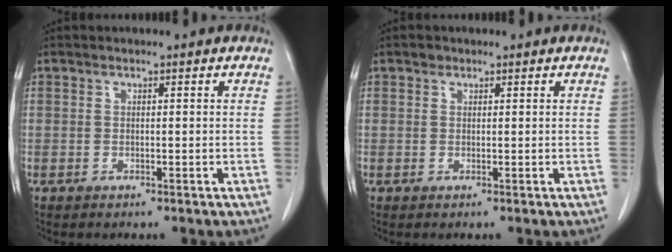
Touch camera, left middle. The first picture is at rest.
{"total": 0.7, "force": [0.5, 0.5, 0.1], "torque": [0.000, 0.003, 0.005]}